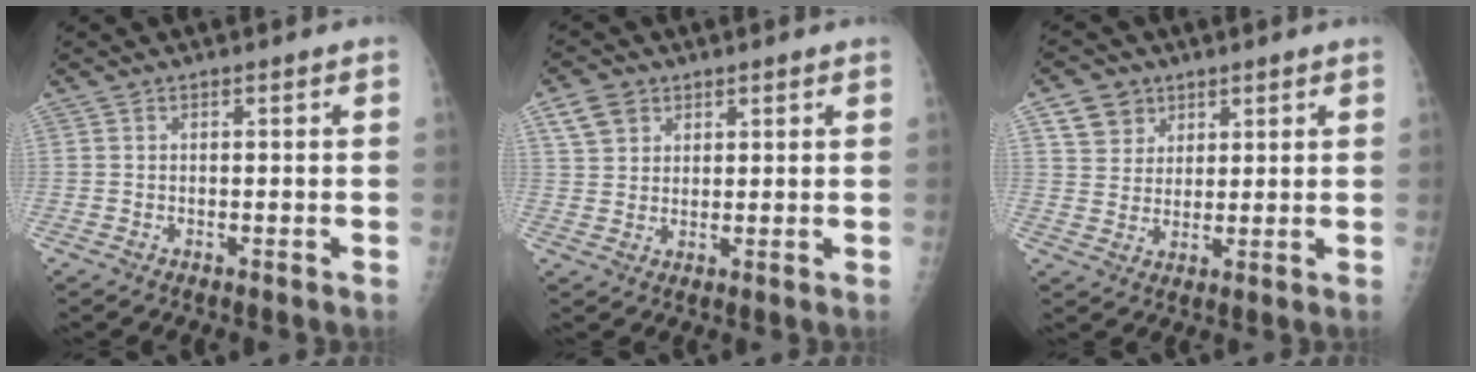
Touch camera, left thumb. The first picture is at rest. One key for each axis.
{"total": 5.3, "fx": 2.8, "fy": 3.9, "fz": 2.1, "tx": -0.025, "ty": -0.008, "tz": 0.056}
{"total": 6.3, "fx": 3.4, "fy": 5.1, "fz": 1.5, "tx": -0.004, "ty": -0.016, "tz": 0.065}